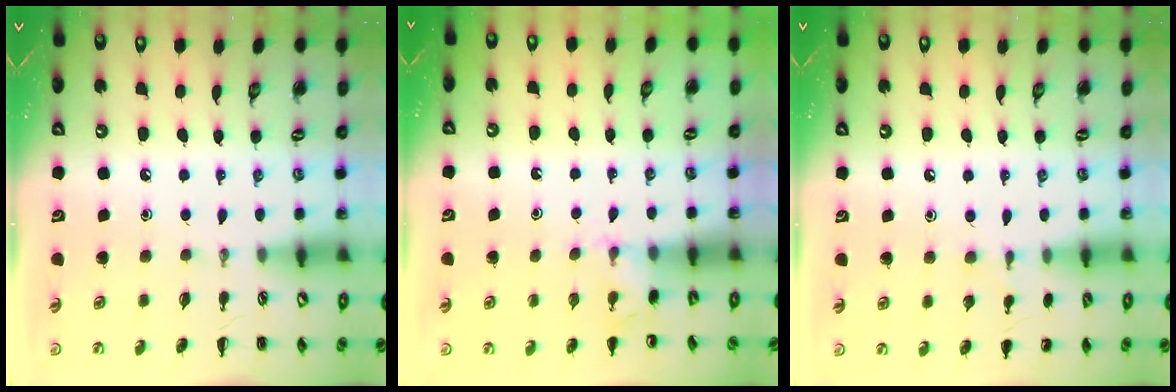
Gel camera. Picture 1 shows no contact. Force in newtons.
{"total": 4.8, "press": 4.6, "slide": 1.3}
{"total": 5.6, "press": 5.4, "slide": 1.7}